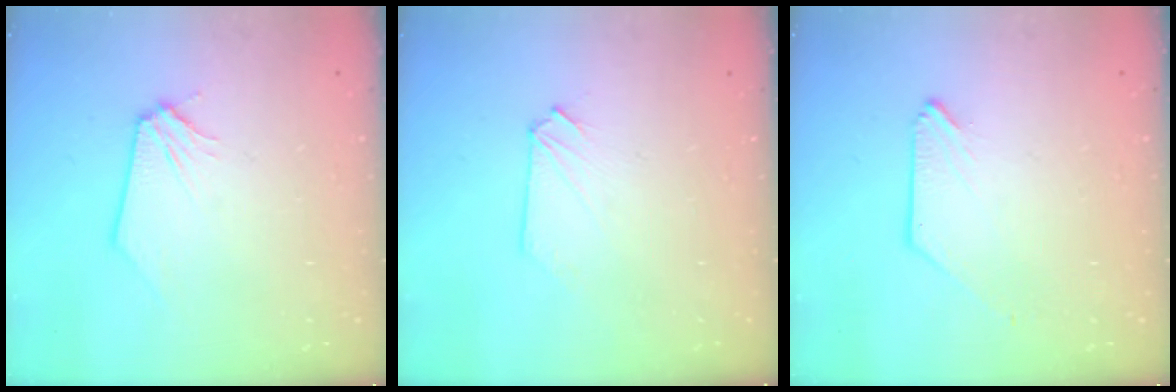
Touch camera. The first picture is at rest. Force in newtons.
{"total": 0.9, "press": 0.9, "slide": 0.2}
{"total": 0.0}